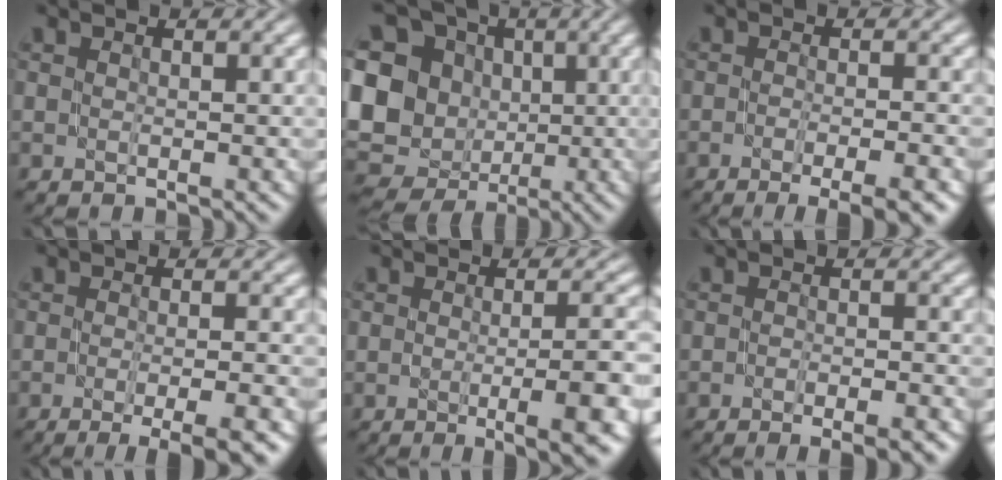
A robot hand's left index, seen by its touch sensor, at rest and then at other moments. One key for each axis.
{"total": 15.6, "fx": 0.3, "fy": 14.1, "fz": 6.7, "tx": -0.169, "ty": 0.017, "tz": -0.013}
{"total": 5.9, "fx": -3.4, "fy": 1.5, "fz": 4.6, "tx": -0.054, "ty": -0.003, "tz": -0.042}
{"total": 6.4, "fx": -3.2, "fy": 1.6, "fz": 5.2, "tx": -0.054, "ty": -0.006, "tz": -0.042}
{"total": 7.1, "fx": -1.8, "fy": 2.1, "fz": 6.5, "tx": -0.073, "ty": -0.007, "tz": -0.016}
{"total": 4.5, "fx": -2.7, "fy": 1.3, "fz": 3.4, "tx": -0.042, "ty": -0.001, "tz": -0.028}